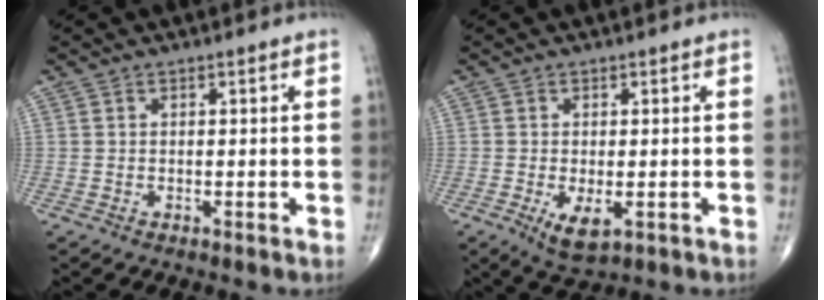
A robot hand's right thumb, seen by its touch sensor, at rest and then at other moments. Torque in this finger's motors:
{"motor_torque": [-0.08, 0.59, 0.29, 0.25, 0.11]}